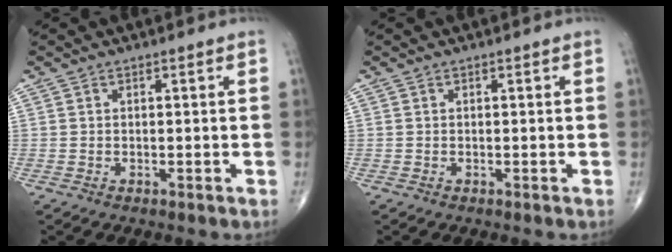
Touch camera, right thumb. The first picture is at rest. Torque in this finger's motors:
{"motor_torque": [-0.14, 0.02, 0.00, 0.00, 0.01]}